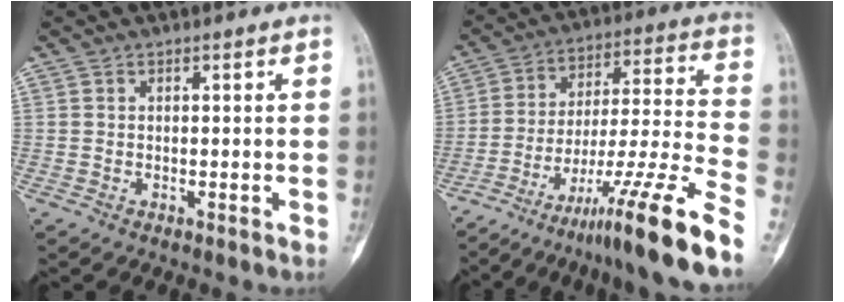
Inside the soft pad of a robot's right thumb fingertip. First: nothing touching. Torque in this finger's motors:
{"motor_torque": [0.49, 0.19, 1.28, -0.90, 0.31]}